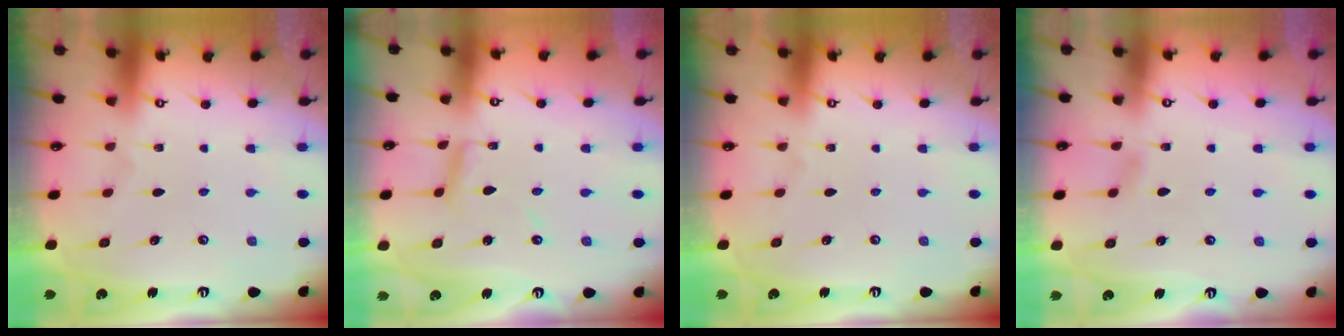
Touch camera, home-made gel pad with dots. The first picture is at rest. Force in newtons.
{"total": 5.7, "press": 5.7, "slide": 0.3}
{"total": 0.0}
{"total": 2.8, "press": 2.8, "slide": 0.3}